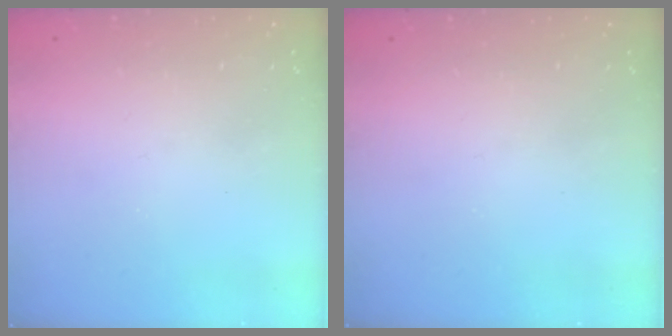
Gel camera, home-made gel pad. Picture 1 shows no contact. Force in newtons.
{"total": 0.0}